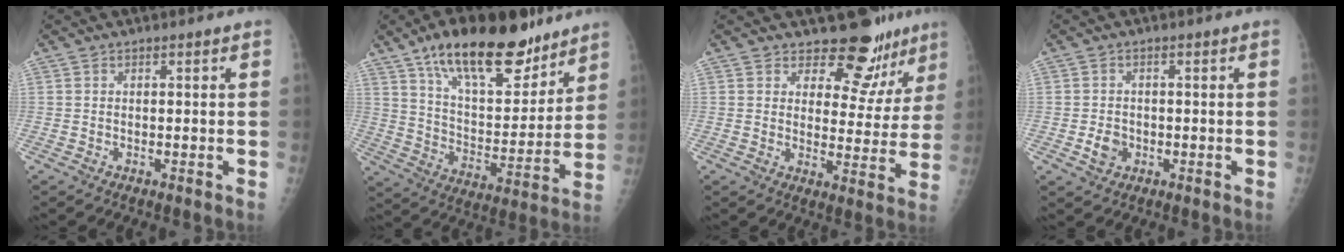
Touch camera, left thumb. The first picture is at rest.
{"total": 22.9, "force": [15.4, 9.5, 14.0], "torque": [-0.184, -0.062, 0.256]}
{"total": 11.1, "force": [9.6, 5.3, 1.9], "torque": [0.023, -0.072, 0.109]}
{"total": 3.1, "force": [-0.8, 2.5, 1.6], "torque": [-0.020, 0.002, -0.012]}